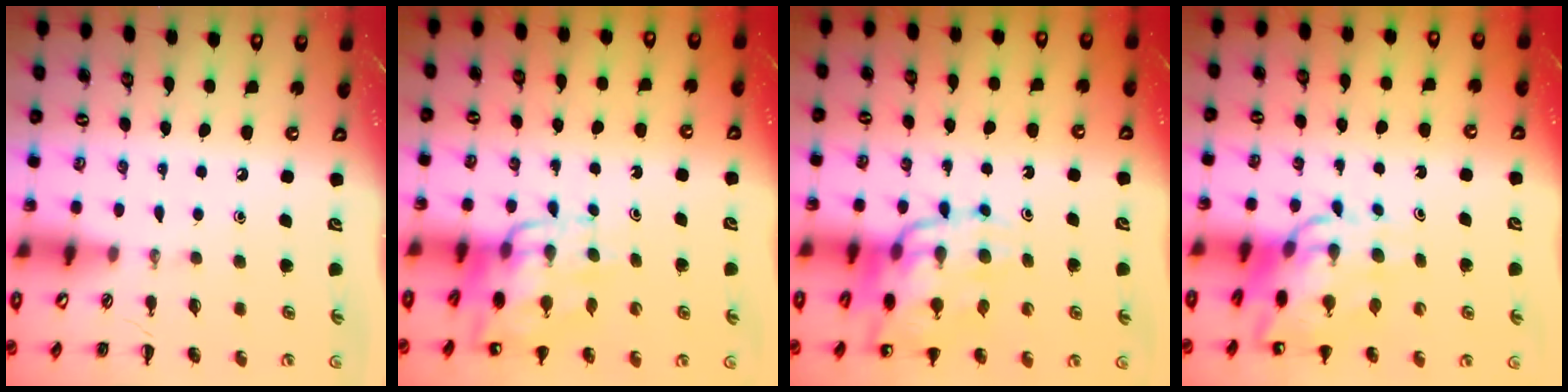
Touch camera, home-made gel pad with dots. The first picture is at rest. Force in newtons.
{"total": 13.0, "press": 12.7, "slide": 3.0}
{"total": 17.0, "press": 16.6, "slide": 3.9}
{"total": 12.1, "press": 11.7, "slide": 3.3}